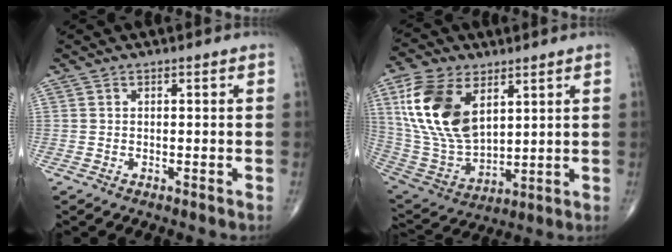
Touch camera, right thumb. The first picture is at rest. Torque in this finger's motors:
{"motor_torque": [-1.52, 2.02, 1.81, 0.96, 0.46]}